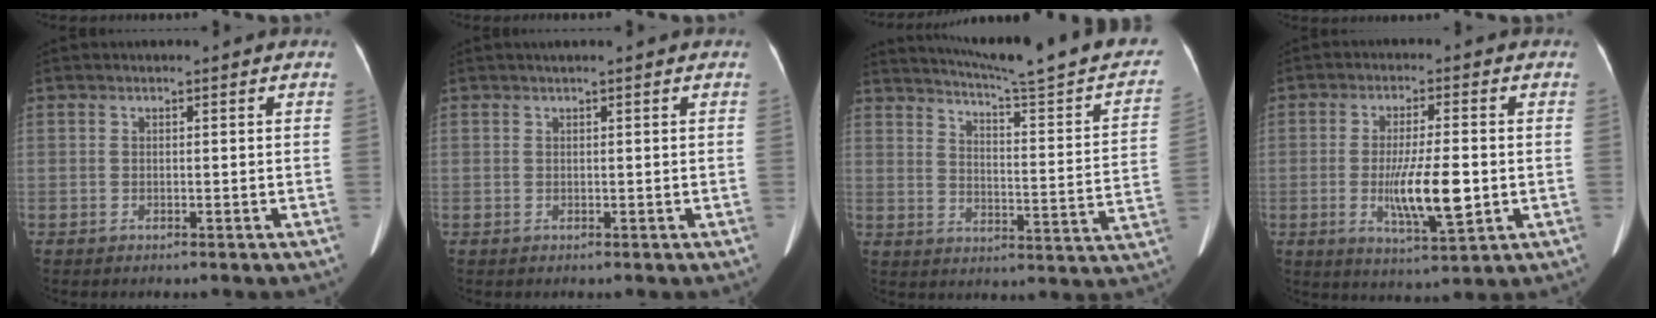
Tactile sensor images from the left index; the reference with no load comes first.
{"total": 1.0, "force": [0.8, -0.2, 0.6], "torque": [-0.013, 0.011, 0.019]}
{"total": 22.8, "force": [20.1, 0.5, 10.7], "torque": [-0.149, -0.056, 0.249]}
{"total": 9.2, "force": [-1.5, 1.4, 9.0], "torque": [-0.162, -0.019, -0.024]}